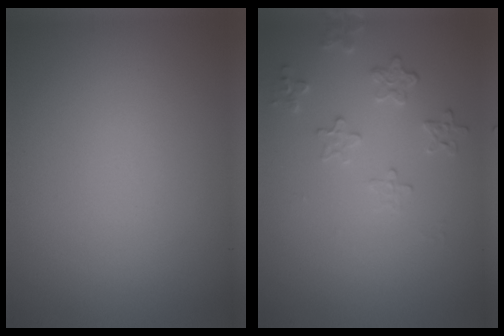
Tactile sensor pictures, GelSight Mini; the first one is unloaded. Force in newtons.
{"total": 1.9, "press": 1.3, "slide": 1.4}